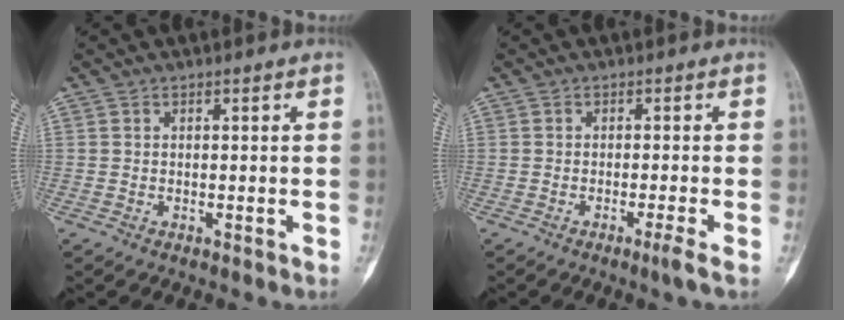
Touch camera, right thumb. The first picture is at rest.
{"total": 2.0, "force": [-1.1, -0.6, 1.6], "torque": [-0.039, -0.002, -0.024]}